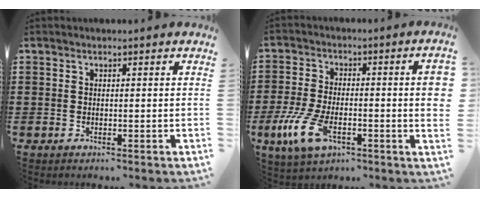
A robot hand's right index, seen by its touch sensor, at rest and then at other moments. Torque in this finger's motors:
{"motor_torque": [1.91, -0.23, 0.66, 0.19]}